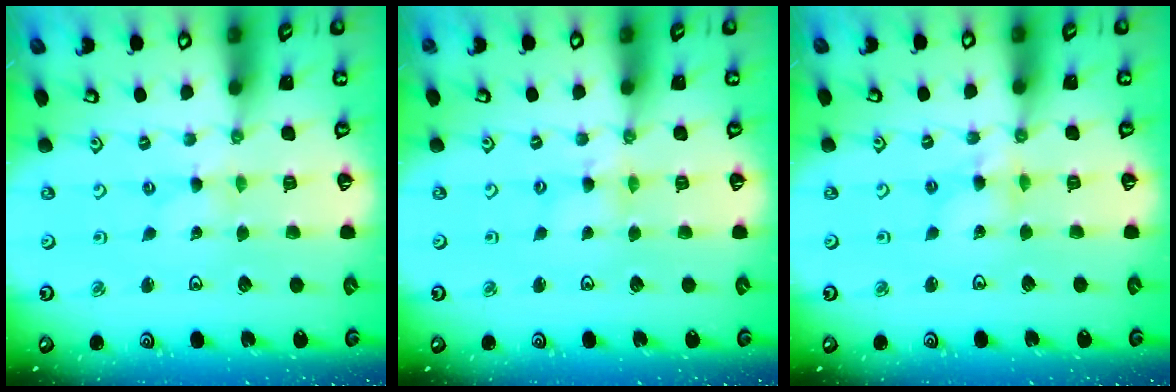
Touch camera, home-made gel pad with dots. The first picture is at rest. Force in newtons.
{"total": 2.4, "press": 2.4, "slide": 0.3}
{"total": 3.9, "press": 3.9, "slide": 0.4}